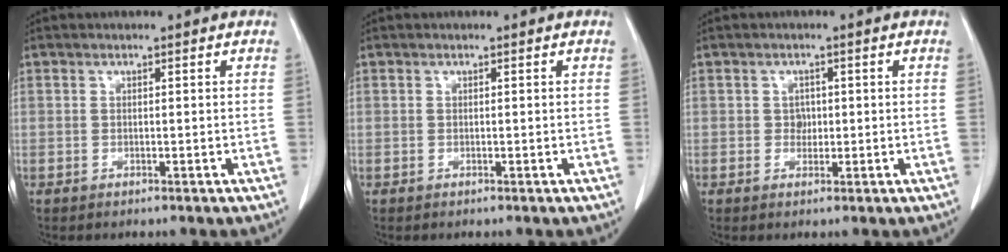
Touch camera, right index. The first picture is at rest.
{"total": 0.0}
{"total": 1.7, "force": [0.1, 1.4, 0.8], "torque": [-0.012, 0.003, 0.001]}